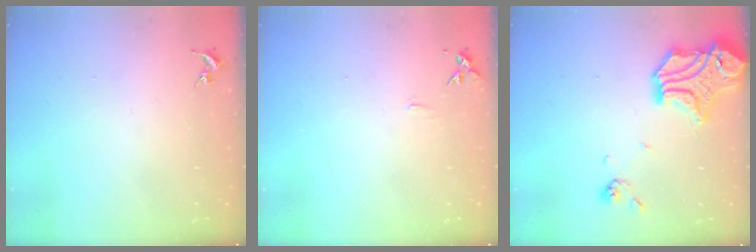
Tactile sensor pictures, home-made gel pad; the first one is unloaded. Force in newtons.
{"total": 5.5, "press": 5.4, "slide": 0.6}
{"total": 18.4, "press": 18.3, "slide": 2.2}